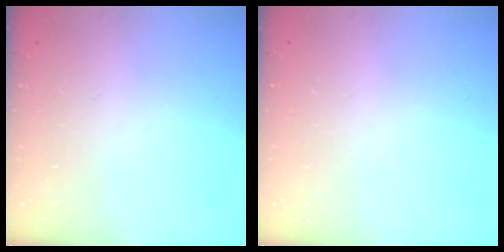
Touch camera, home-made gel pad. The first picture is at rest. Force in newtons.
{"total": 0.0}